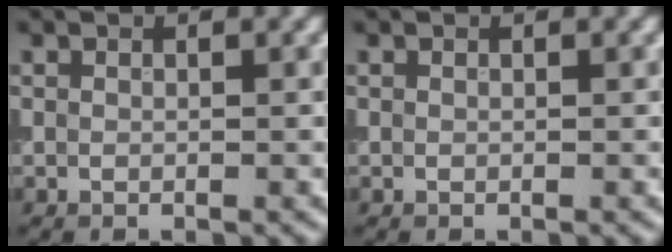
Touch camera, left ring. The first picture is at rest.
{"total": 0.0}